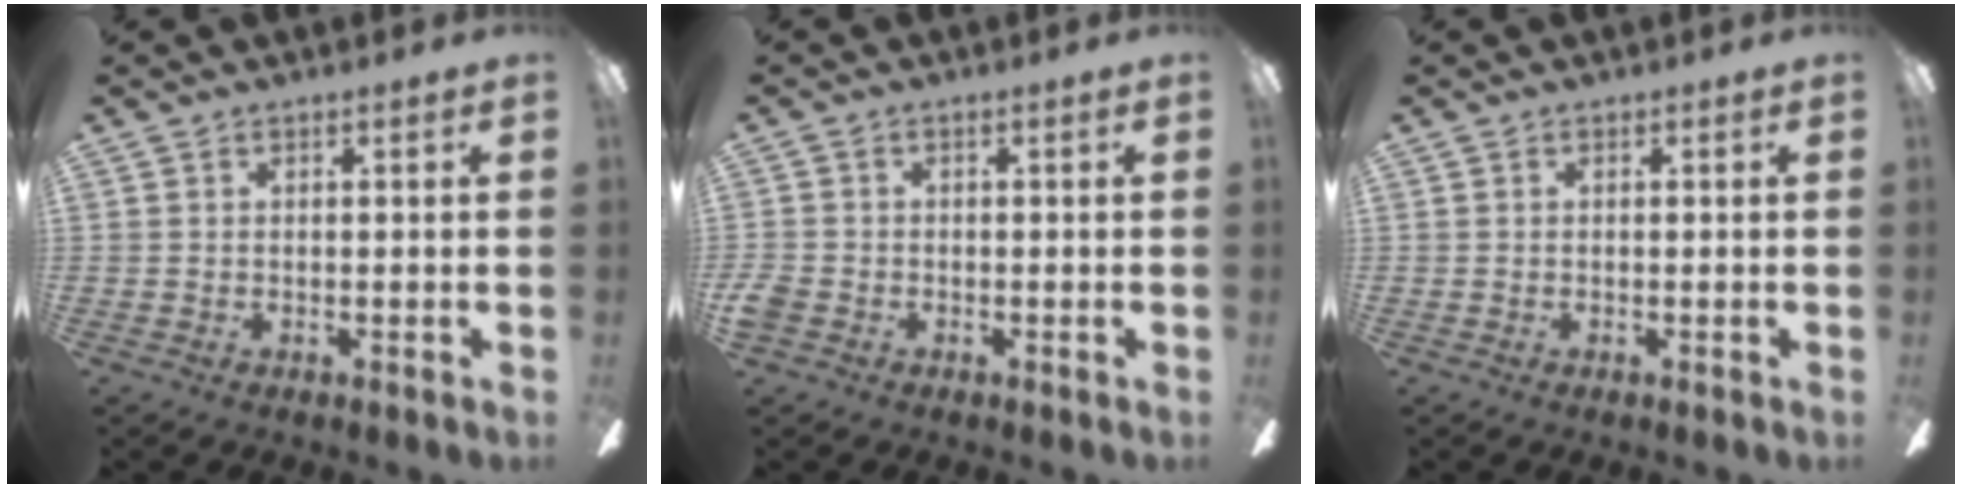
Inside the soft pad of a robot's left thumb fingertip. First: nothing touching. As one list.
[{"total": 2.4, "force": [-1.1, 1.7, 1.3], "torque": [-0.034, 0.000, -0.023]}, {"total": 0.0}]